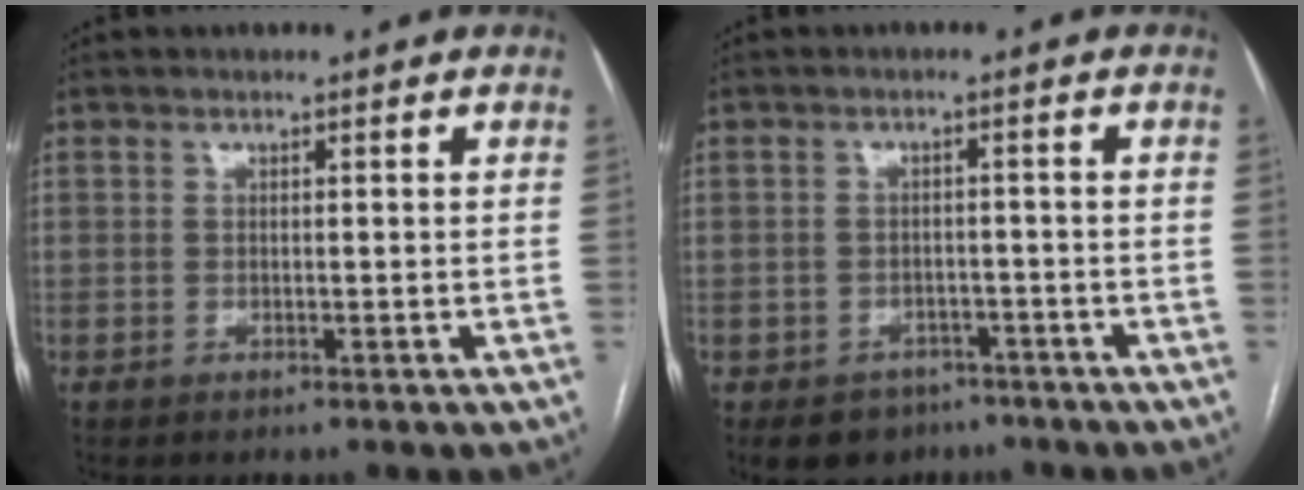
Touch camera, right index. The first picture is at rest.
{"total": 6.0, "force": [-4.1, 4.2, 1.1], "torque": [-0.012, 0.008, -0.054]}